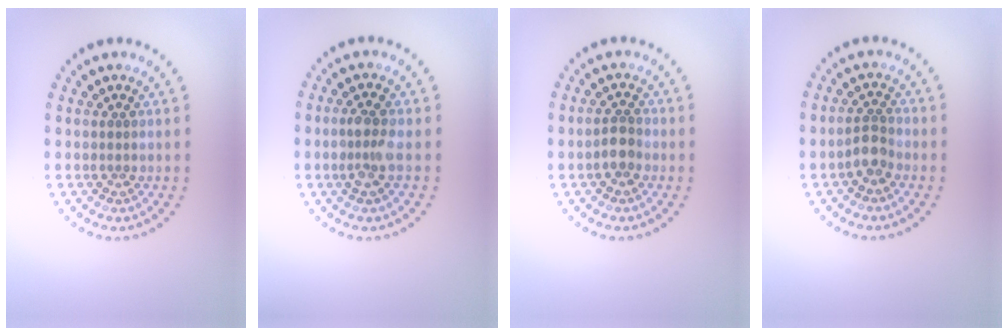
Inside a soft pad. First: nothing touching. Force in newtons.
{"total": 2.4, "press": 2.2, "slide": 0.8}
{"total": 1.9, "press": 1.7, "slide": 0.8}
{"total": 2.0, "press": 1.7, "slide": 1.0}